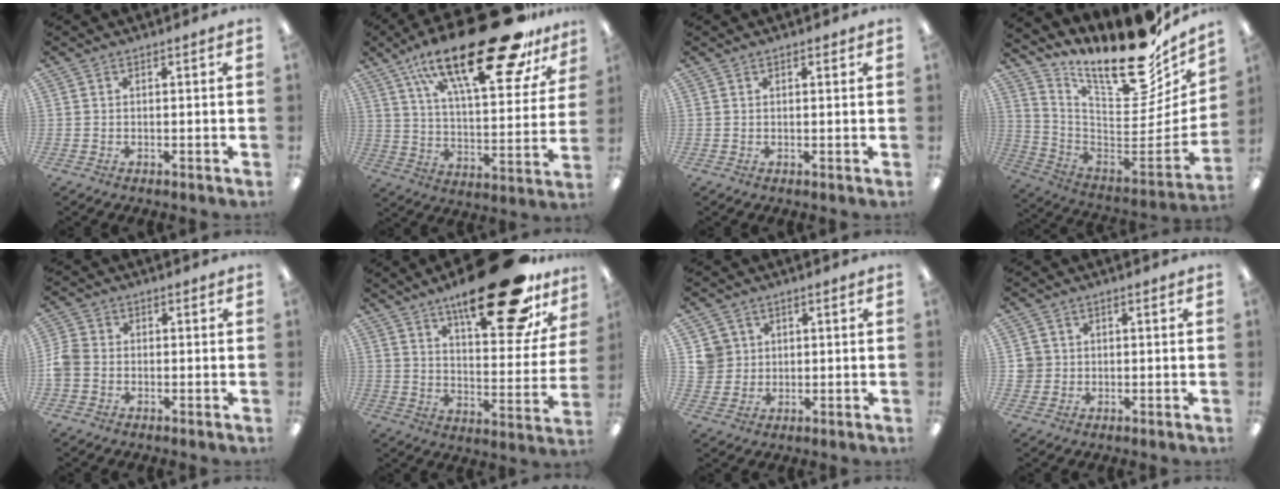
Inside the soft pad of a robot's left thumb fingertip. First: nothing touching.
{"total": 30.6, "force": [19.6, 10.4, 21.1], "torque": [-0.328, -0.114, 0.318]}
{"total": 0.8, "force": [0.6, 0.4, 0.4], "torque": [-0.002, -0.003, 0.009]}
{"total": 22.1, "force": [16.8, 7.3, 12.4], "torque": [-0.160, -0.145, 0.278]}
{"total": 4.8, "force": [-1.1, 3.8, 2.7], "torque": [-0.049, 0.014, -0.019]}
{"total": 26.5, "force": [17.8, 8.5, 17.6], "torque": [-0.247, -0.104, 0.281]}
{"total": 5.2, "force": [1.5, 5.0, 0.4], "torque": [-0.010, 0.005, 0.028]}
{"total": 3.0, "force": [0.4, 3.0, 0.3], "torque": [-0.005, 0.002, 0.003]}